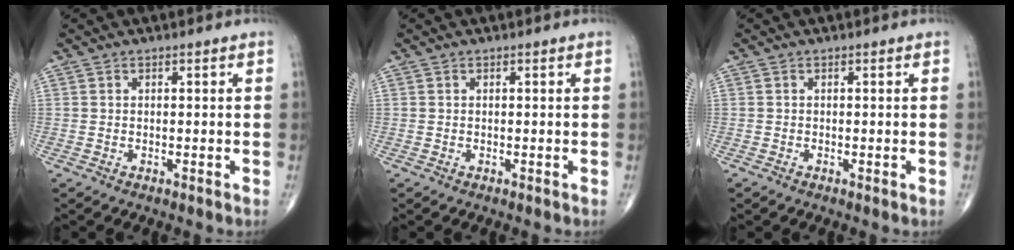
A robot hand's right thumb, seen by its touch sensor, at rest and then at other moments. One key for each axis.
{"total": 0.0}
{"total": 0.5, "fx": -0.2, "fy": 0.2, "fz": 0.4, "tx": -0.004, "ty": -0.001, "tz": -0.005}